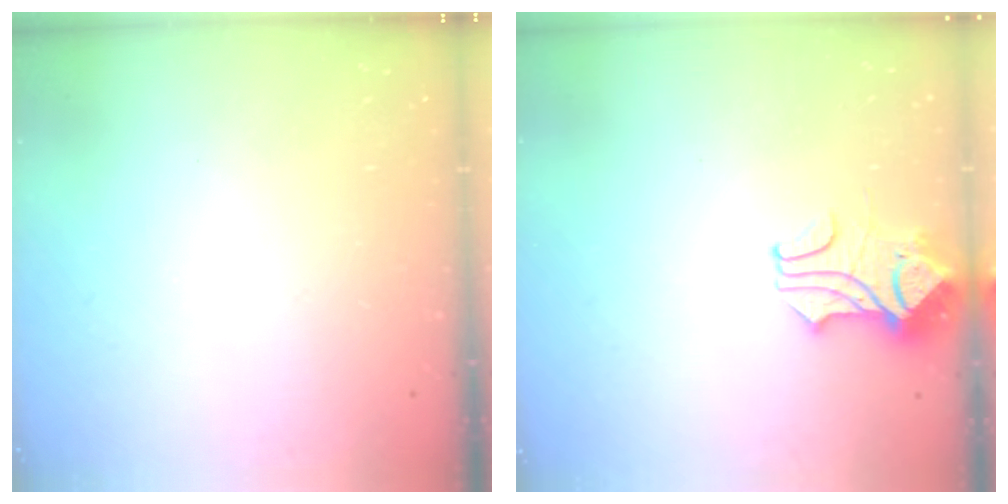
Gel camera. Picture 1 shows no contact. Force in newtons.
{"total": 1.9, "press": 1.5, "slide": 1.1}